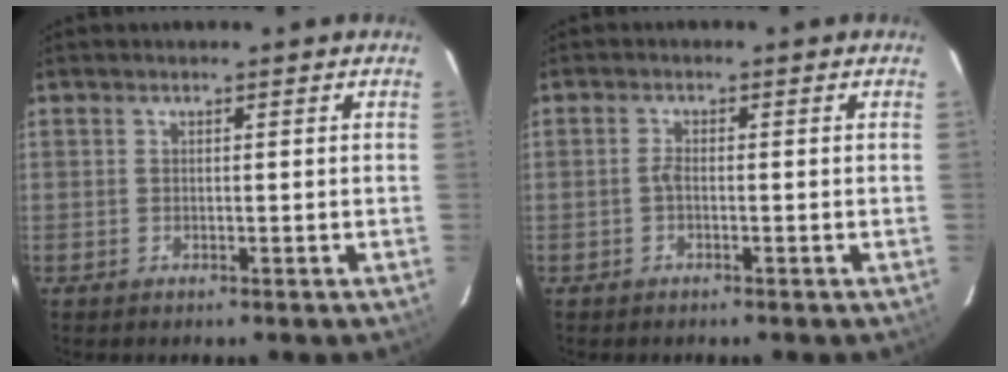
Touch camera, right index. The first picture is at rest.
{"total": 1.2, "force": [-0.4, 0.5, 1.0], "torque": [-0.021, 0.004, -0.009]}